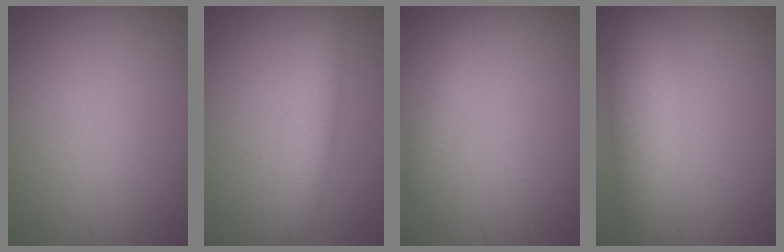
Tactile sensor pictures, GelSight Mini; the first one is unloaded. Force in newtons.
{"total": 3.0, "press": 3.0, "slide": 0.1}
{"total": 1.1, "press": 1.1, "slide": 0.1}
{"total": 5.1, "press": 5.1, "slide": 0.3}